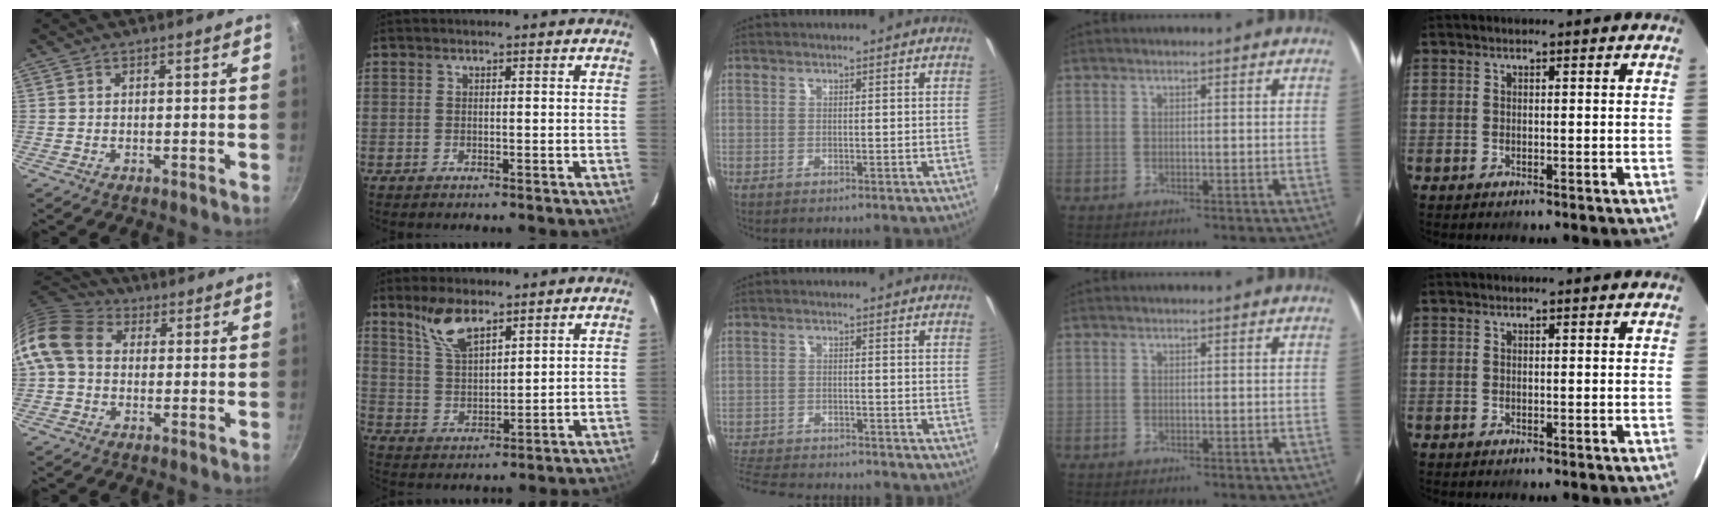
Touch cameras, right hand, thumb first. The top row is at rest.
{"thumb": {"total": 11.6, "force": [1.0, 9.1, 7.1], "torque": [-0.121, 0.023, -0.001]}, "index": {"total": 8.1, "force": [5.7, 2.9, 4.8], "torque": [-0.091, 0.008, 0.120]}, "middle": {"total": 12.2, "force": [-10.9, 3.1, 4.4], "torque": [-0.117, -0.013, -0.175]}}